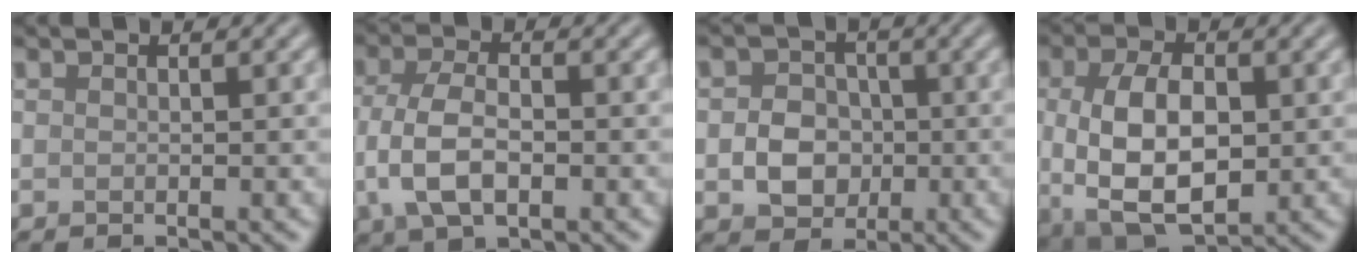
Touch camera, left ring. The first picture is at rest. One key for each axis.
{"total": 5.3, "fx": -1.1, "fy": 2.9, "fz": 4.4, "tx": -0.091, "ty": -0.003, "tz": -0.022}
{"total": 3.8, "fx": -0.6, "fy": 3.2, "fz": 2.0, "tx": -0.027, "ty": 0.000, "tz": -0.014}
{"total": 8.6, "fx": -0.1, "fy": 4.8, "fz": 7.1, "tx": -0.143, "ty": -0.005, "tz": -0.002}